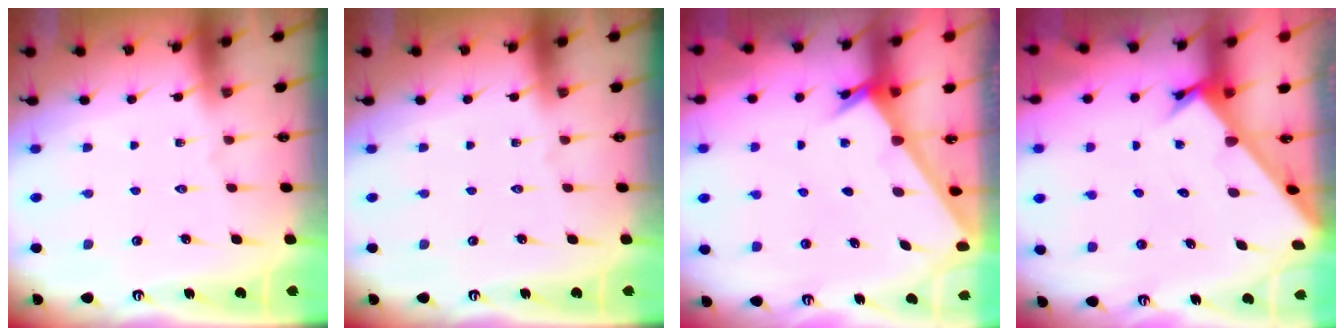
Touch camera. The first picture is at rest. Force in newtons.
{"total": 0.0}
{"total": 2.3, "press": 2.3, "slide": 0.2}
{"total": 2.2, "press": 2.2, "slide": 0.2}